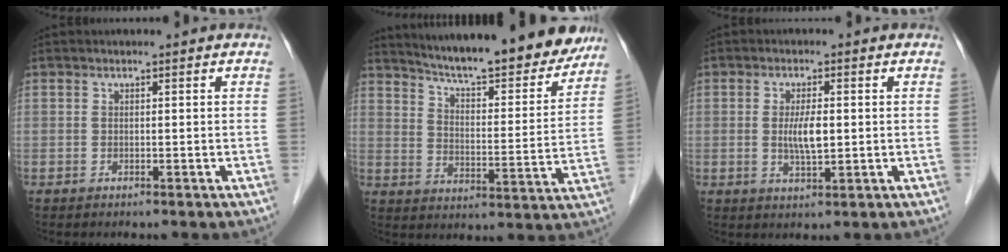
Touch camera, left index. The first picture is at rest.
{"total": 21.4, "force": [19.1, 3.1, 9.1], "torque": [-0.137, -0.029, 0.260]}
{"total": 4.1, "force": [-0.1, 1.0, 4.0], "torque": [-0.078, -0.005, 0.000]}